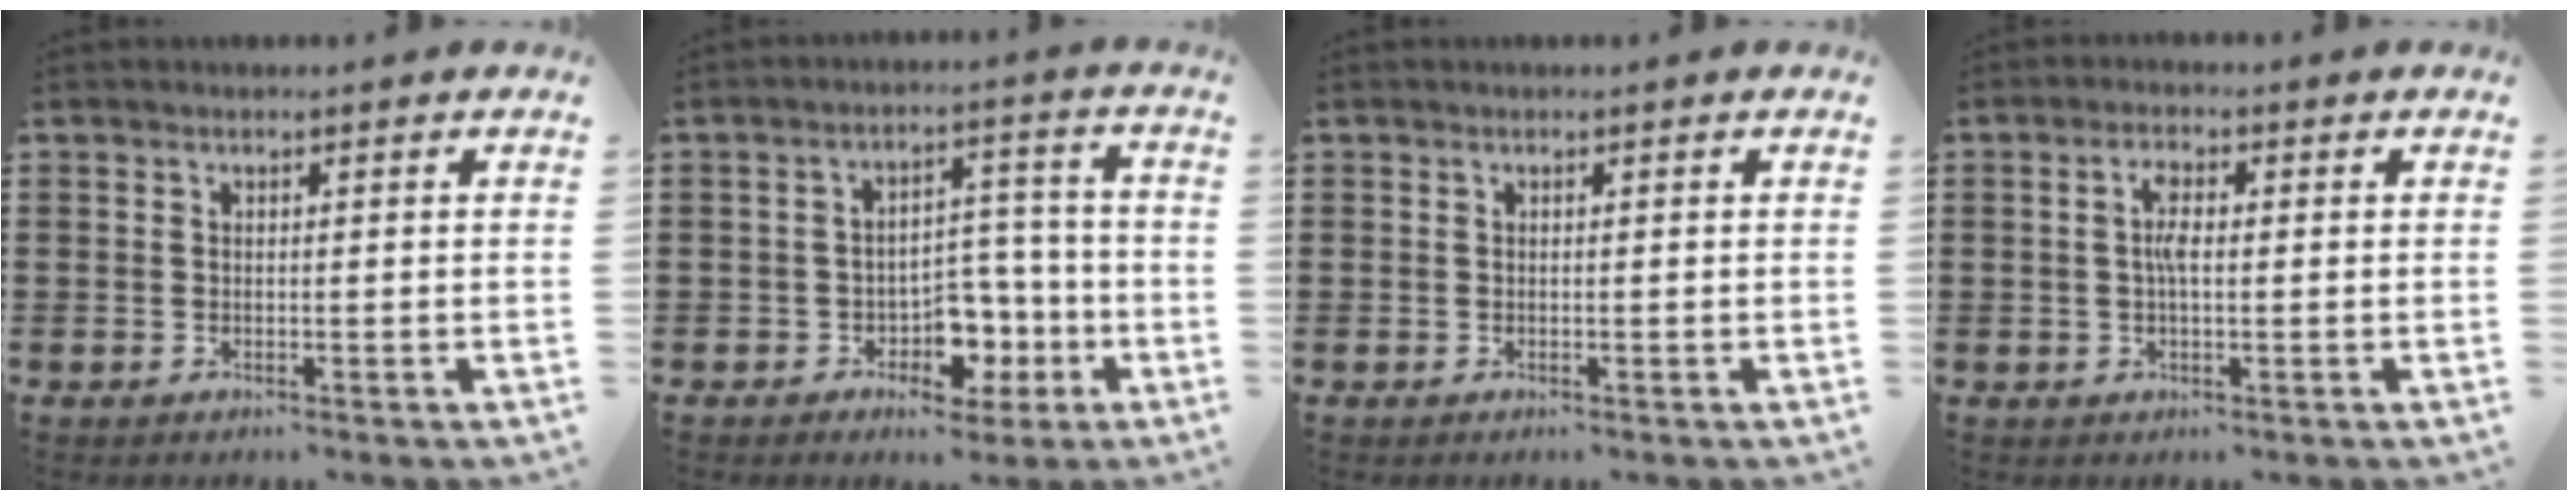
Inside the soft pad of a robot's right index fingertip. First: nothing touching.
{"total": 6.4, "force": [-2.8, 4.7, 3.2], "torque": [-0.049, 0.019, -0.048]}
{"total": 0.0}
{"total": 3.2, "force": [0.2, 1.1, 3.0], "torque": [-0.060, 0.004, 0.001]}